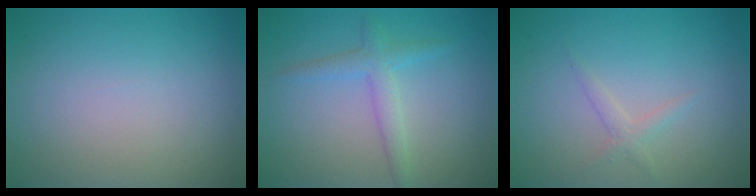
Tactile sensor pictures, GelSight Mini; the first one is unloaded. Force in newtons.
{"total": 2.2, "press": 2.2, "slide": 0.1}
{"total": 1.2, "press": 1.2, "slide": 0.1}